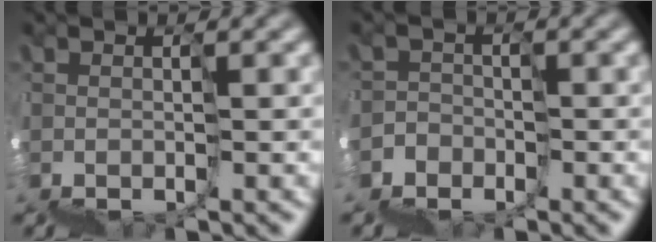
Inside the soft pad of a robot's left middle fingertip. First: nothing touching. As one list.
[{"total": 2.0, "force": [-1.2, 1.5, -0.5], "torque": [0.028, 0.019, -0.020]}]